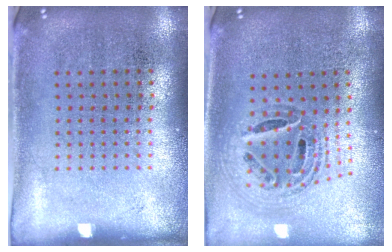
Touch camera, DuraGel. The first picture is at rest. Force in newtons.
{"total": 1.2, "press": 1.1, "slide": 0.4}